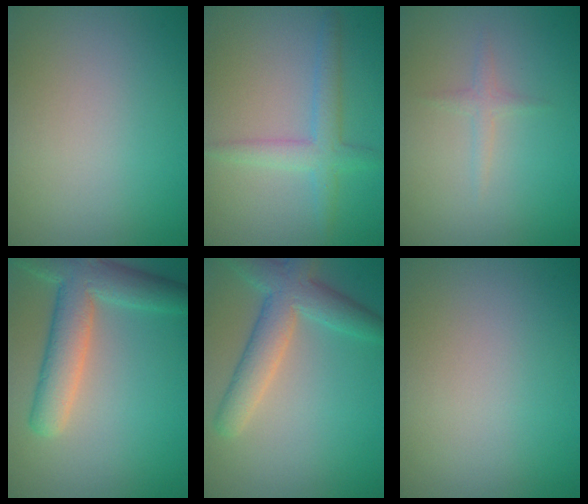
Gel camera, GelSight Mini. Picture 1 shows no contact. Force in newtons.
{"total": 3.0, "press": 3.0, "slide": 0.1}
{"total": 1.1, "press": 1.1, "slide": 0.1}
{"total": 6.5, "press": 6.5, "slide": 0.3}
{"total": 5.2, "press": 5.2, "slide": 0.2}
{"total": 0.0}